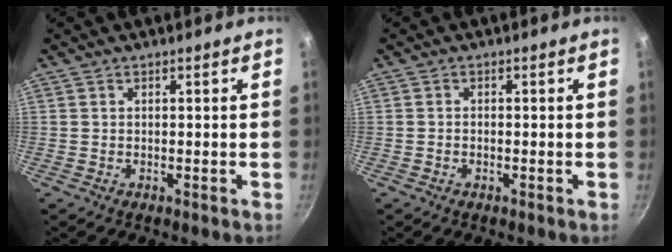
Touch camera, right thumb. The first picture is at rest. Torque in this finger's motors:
{"motor_torque": [-0.31, 0.05, 0.07, 0.05, 0.05]}